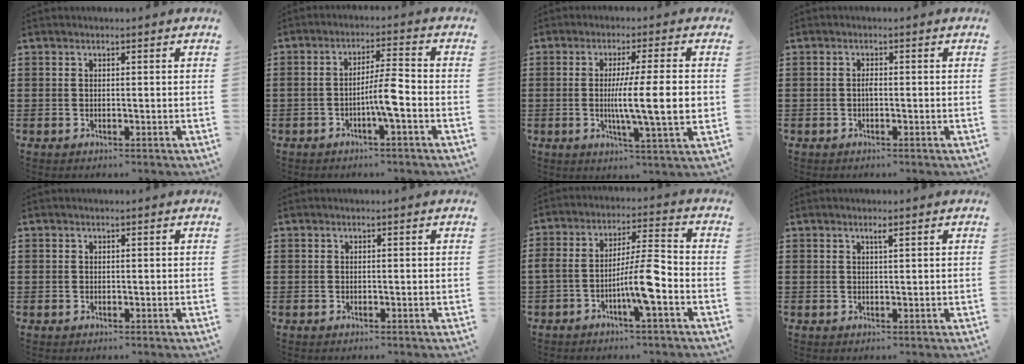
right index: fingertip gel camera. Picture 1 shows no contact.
{"total": 5.5, "force": [-2.1, 0.3, 5.1], "torque": [-0.096, 0.001, -0.043]}
{"total": 10.8, "force": [-0.6, 1.2, 10.7], "torque": [-0.174, -0.012, -0.016]}
{"total": 1.0, "force": [-0.3, 0.3, 1.0], "torque": [-0.021, -0.002, -0.005]}
{"total": 0.6, "force": [0.2, 0.6, 0.0], "torque": [-0.002, 0.004, 0.003]}
{"total": 0.0}
{"total": 8.8, "force": [-3.6, 1.6, 7.8], "torque": [-0.144, 0.006, -0.069]}
{"total": 1.0, "force": [0.6, 0.0, 0.8], "torque": [-0.017, -0.001, 0.011]}